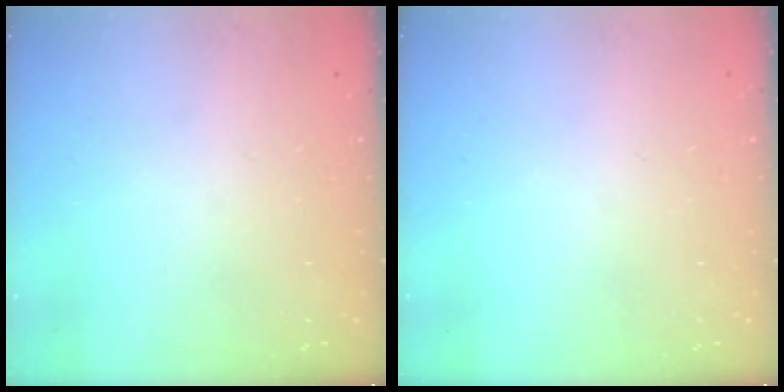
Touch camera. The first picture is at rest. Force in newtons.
{"total": 0.0}